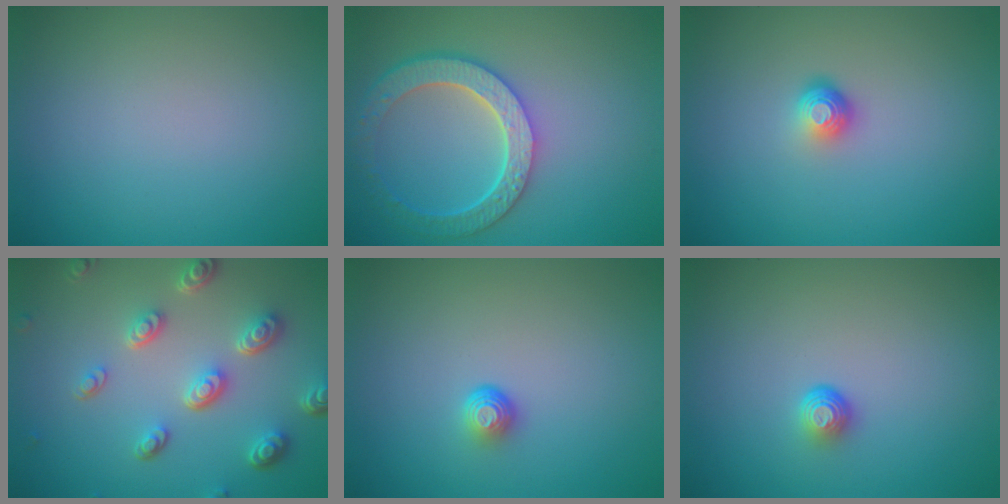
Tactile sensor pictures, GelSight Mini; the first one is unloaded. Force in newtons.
{"total": 6.4, "press": 5.0, "slide": 4.0}
{"total": 1.8, "press": 1.2, "slide": 1.4}
{"total": 5.0, "press": 3.7, "slide": 3.3}
{"total": 1.5, "press": 1.0, "slide": 1.2}
{"total": 1.5, "press": 1.0, "slide": 1.2}